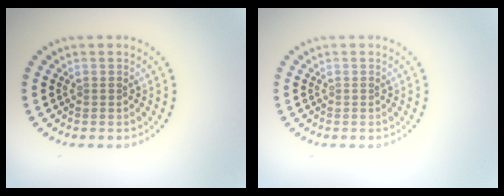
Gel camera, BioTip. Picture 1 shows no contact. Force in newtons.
{"total": 0.0}